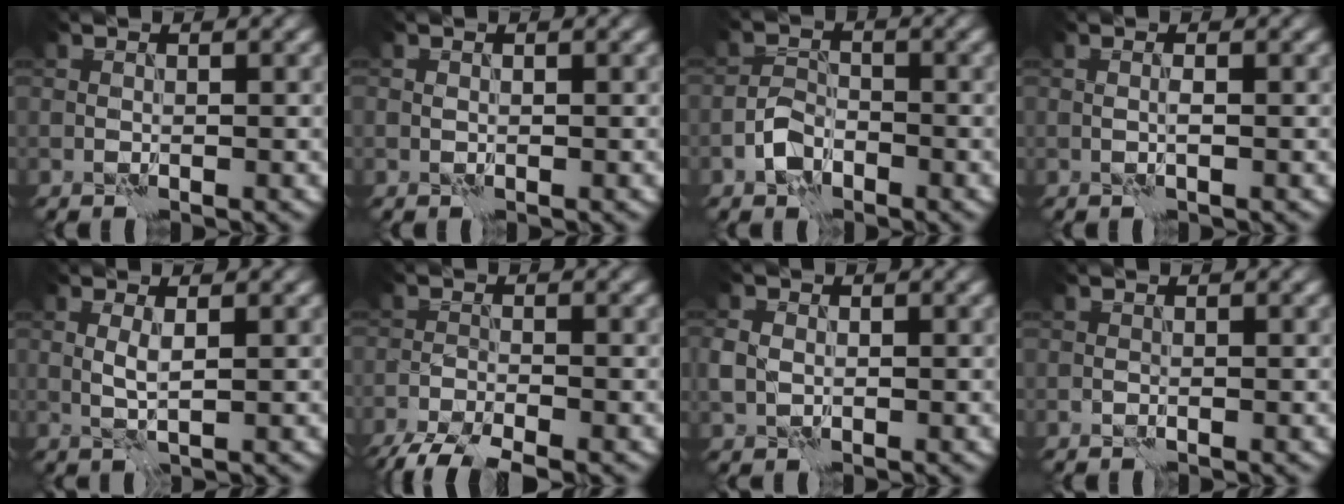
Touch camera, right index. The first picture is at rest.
{"total": 0.0}
{"total": 2.5, "force": [-1.6, 1.5, 1.2], "torque": [-0.019, 0.010, -0.035]}
{"total": 0.5, "force": [0.0, -0.1, 0.5], "torque": [-0.011, 0.001, 0.000]}
{"total": 1.3, "force": [0.4, 0.0, 1.2], "torque": [-0.029, 0.001, 0.009]}
{"total": 4.8, "force": [-4.1, 0.8, 2.4], "torque": [-0.043, -0.017, -0.083]}
{"total": 1.9, "force": [-0.1, 1.6, 1.0], "torque": [-0.024, 0.002, -0.005]}
{"total": 0.0}